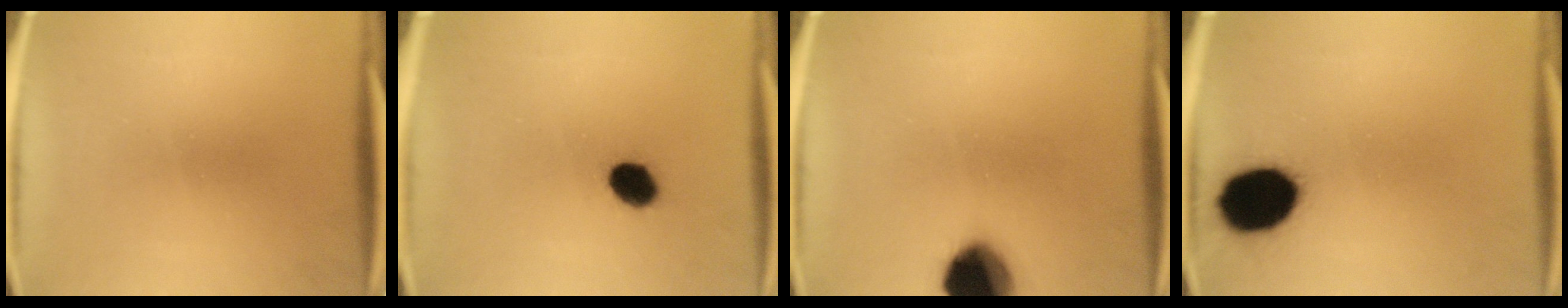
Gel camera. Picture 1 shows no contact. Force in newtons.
{"total": 6.4}
{"total": 14.7}
{"total": 16.1}